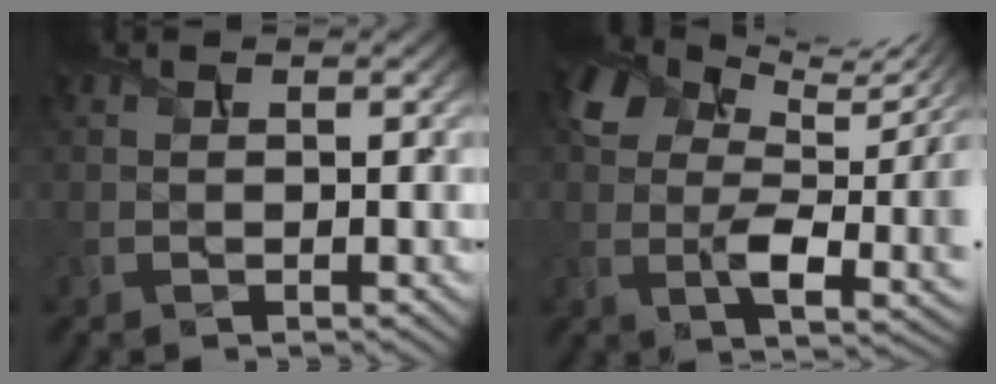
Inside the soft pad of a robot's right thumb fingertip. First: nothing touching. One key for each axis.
{"total": 10.2, "fx": 4.4, "fy": 5.3, "fz": 7.6, "tx": -0.156, "ty": -0.010, "tz": 0.085}